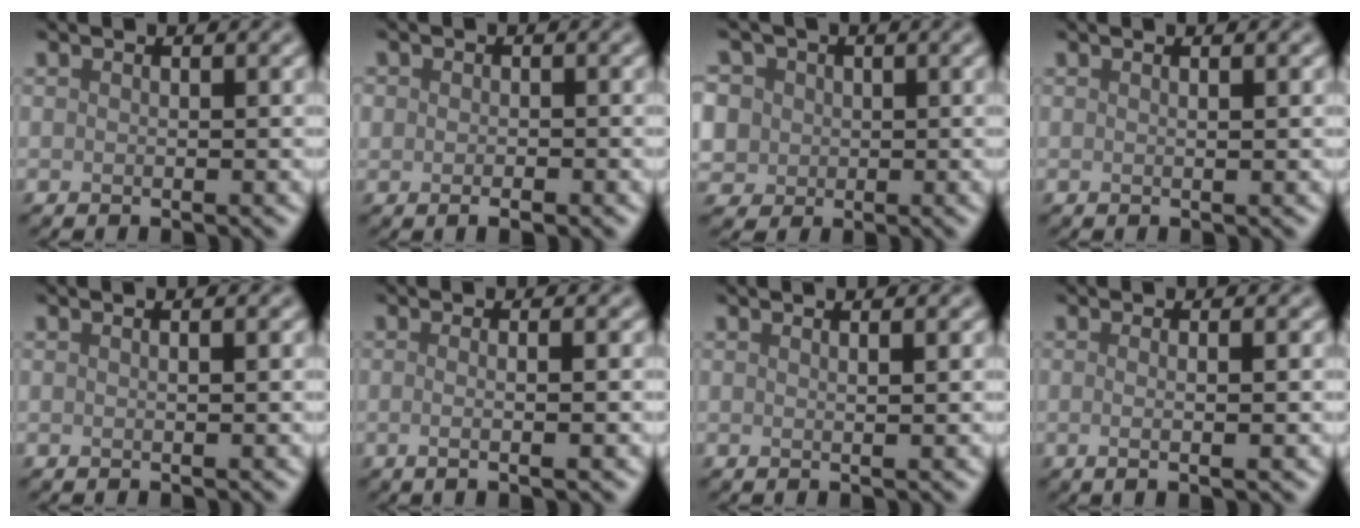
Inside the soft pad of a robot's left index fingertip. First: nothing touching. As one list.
[{"total": 1.6, "force": [-0.5, 1.0, 1.2], "torque": [-0.016, -0.003, -0.006]}, {"total": 7.0, "force": [2.5, 5.9, 2.9], "torque": [-0.056, 0.024, 0.015]}, {"total": 1.3, "force": [0.4, 0.5, 1.1], "torque": [-0.010, 0.001, -0.003]}, {"total": 0.9, "force": [0.2, 0.3, 0.8], "torque": [-0.008, 0.003, -0.003]}, {"total": 4.1, "force": [0.3, 1.8, 3.7], "torque": [-0.024, 0.001, -0.025]}, {"total": 1.6, "force": [0.7, 0.6, 1.3], "torque": [-0.014, 0.004, -0.003]}, {"total": 3.3, "force": [0.1, 1.2, 3.1], "torque": [-0.028, 0.001, -0.021]}]